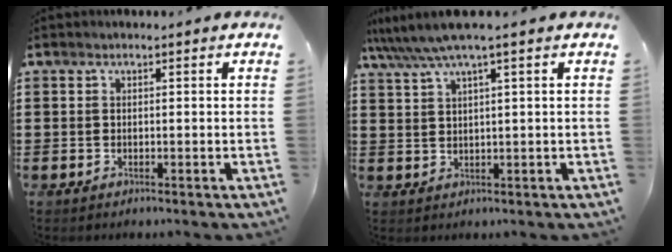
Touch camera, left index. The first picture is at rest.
{"total": 4.1, "force": [2.6, -0.2, 3.2], "torque": [-0.068, -0.003, 0.044]}